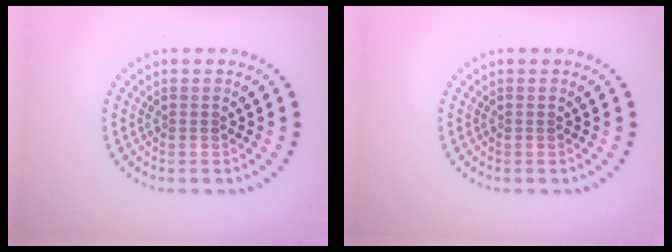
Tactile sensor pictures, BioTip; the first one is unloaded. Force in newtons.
{"total": 0.0}